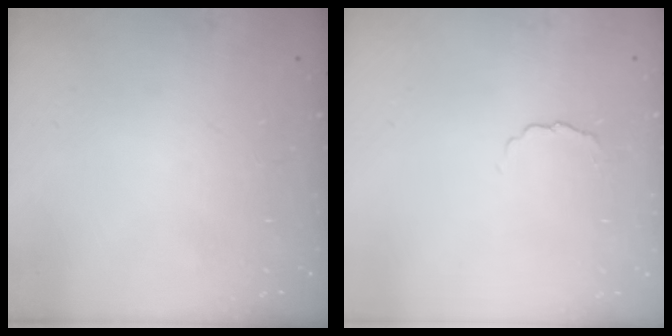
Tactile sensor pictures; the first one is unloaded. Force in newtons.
{"total": 2.4, "press": 2.4, "slide": 0.5}